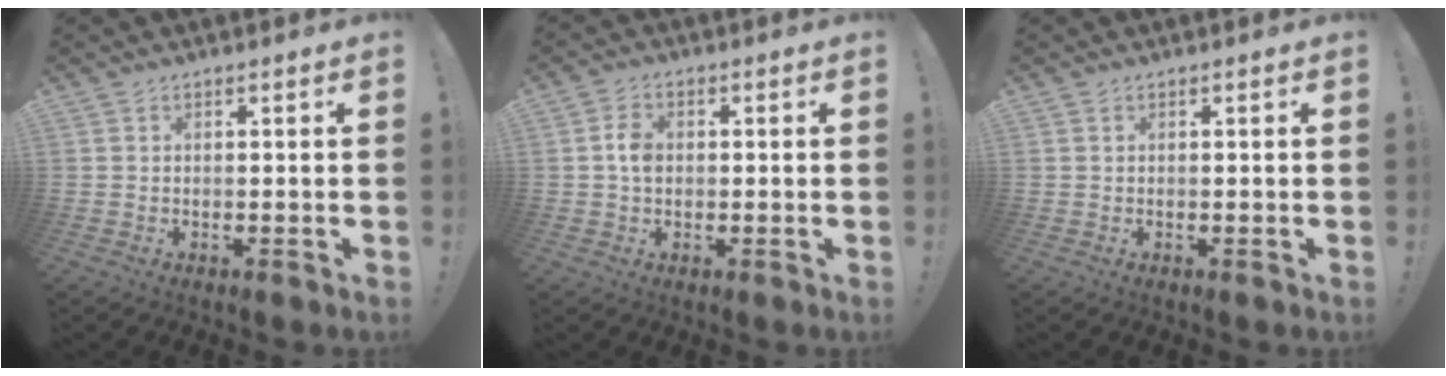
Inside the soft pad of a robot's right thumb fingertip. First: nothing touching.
{"total": 4.7, "force": [0.1, 3.4, 3.3], "torque": [-0.049, 0.009, 0.002]}
{"total": 0.0}